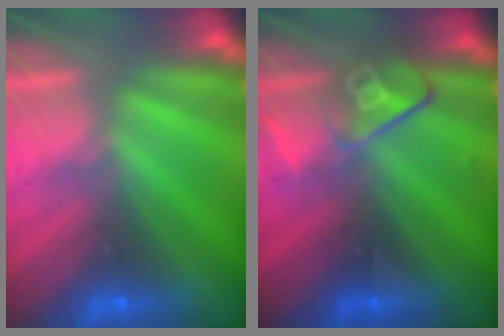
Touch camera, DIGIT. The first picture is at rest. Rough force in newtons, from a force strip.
{"total": 2.8}